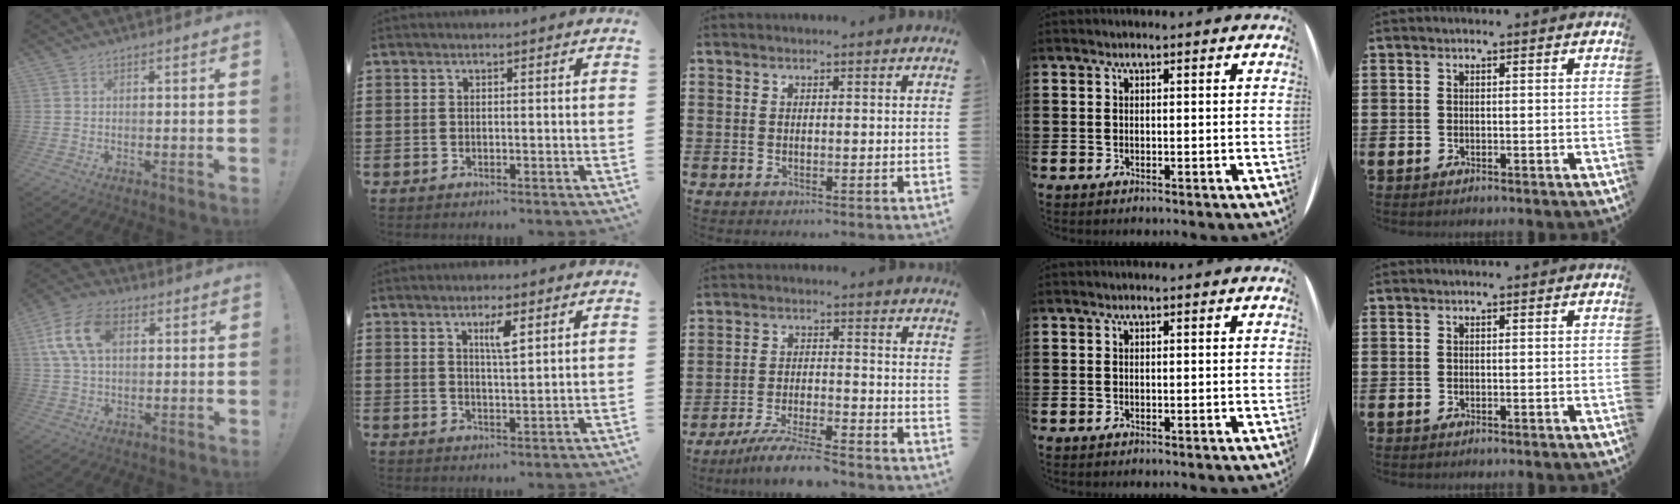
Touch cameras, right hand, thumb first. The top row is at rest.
{"thumb": {"total": 14.3, "force": [4.1, 9.2, 10.2], "torque": [-0.196, 0.009, 0.080]}, "index": {"total": 3.5, "force": [1.7, 0.6, 2.9], "torque": [-0.054, 0.001, 0.026]}, "middle": {"total": 6.2, "force": [-5.5, 0.0, 2.9], "torque": [-0.060, -0.012, -0.102]}}